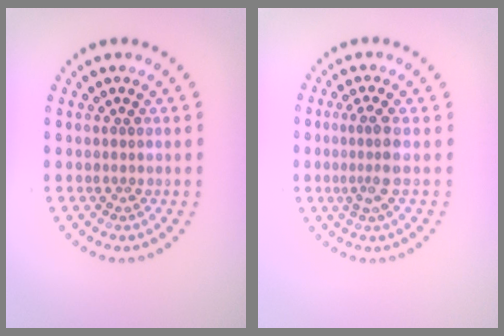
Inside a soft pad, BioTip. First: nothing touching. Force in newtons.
{"total": 2.3, "press": 1.8, "slide": 1.4}